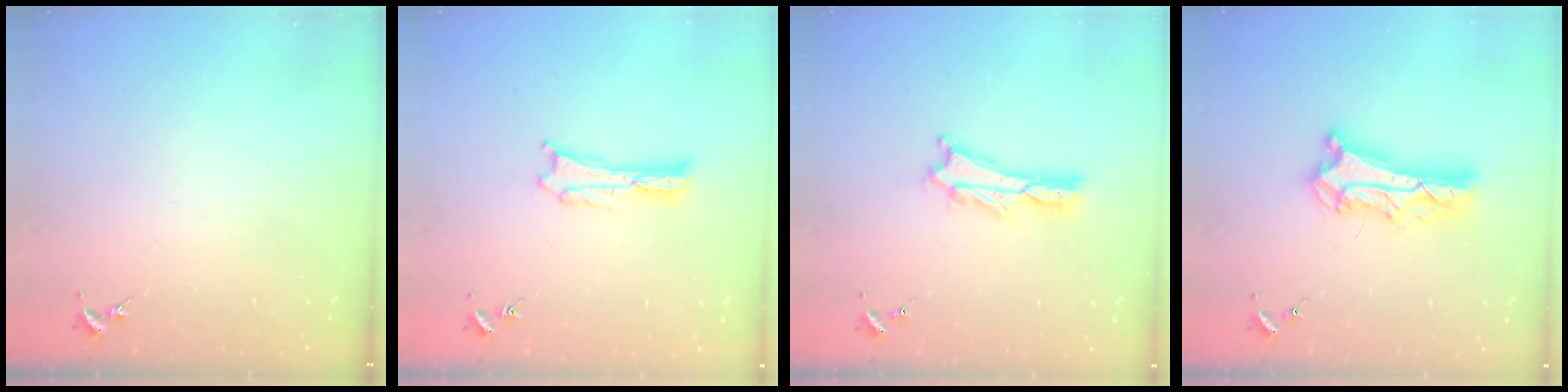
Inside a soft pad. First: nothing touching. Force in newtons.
{"total": 0.5, "press": 0.5, "slide": 0.2}
{"total": 2.0, "press": 2.0, "slide": 0.3}
{"total": 9.6, "press": 9.6, "slide": 0.9}